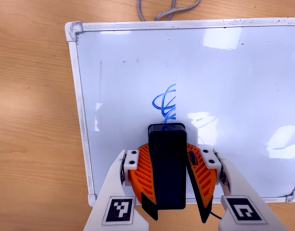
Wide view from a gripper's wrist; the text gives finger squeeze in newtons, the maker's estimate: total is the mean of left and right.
{"total": 10.4, "left": 9.6, "right": 11.2}